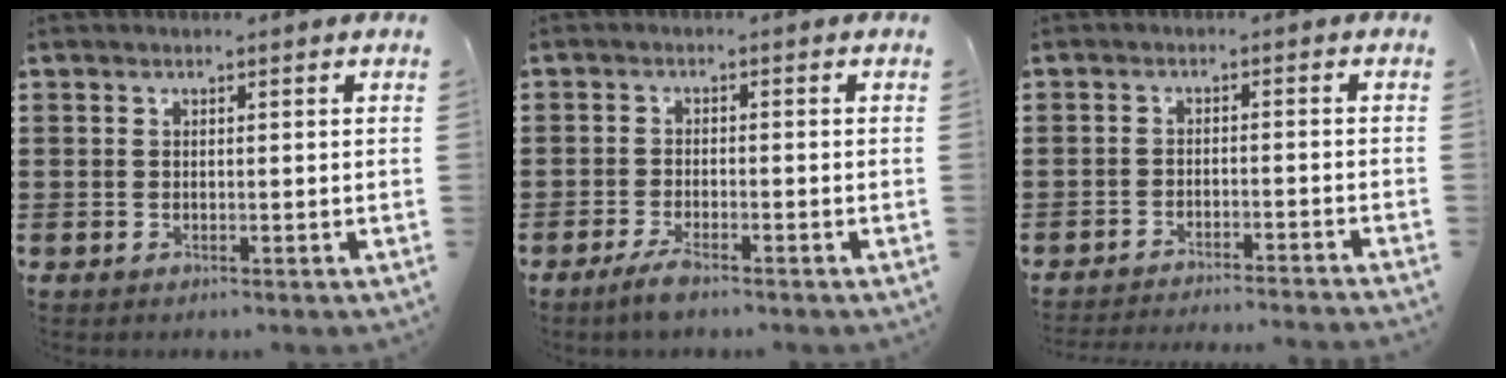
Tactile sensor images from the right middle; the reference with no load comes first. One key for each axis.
{"total": 2.8, "fx": -2.0, "fy": 0.4, "fz": 1.9, "tx": -0.045, "ty": -0.002, "tz": -0.041}
{"total": 2.8, "fx": -2.7, "fy": -0.4, "fz": 0.4, "tx": -0.009, "ty": -0.002, "tz": -0.057}